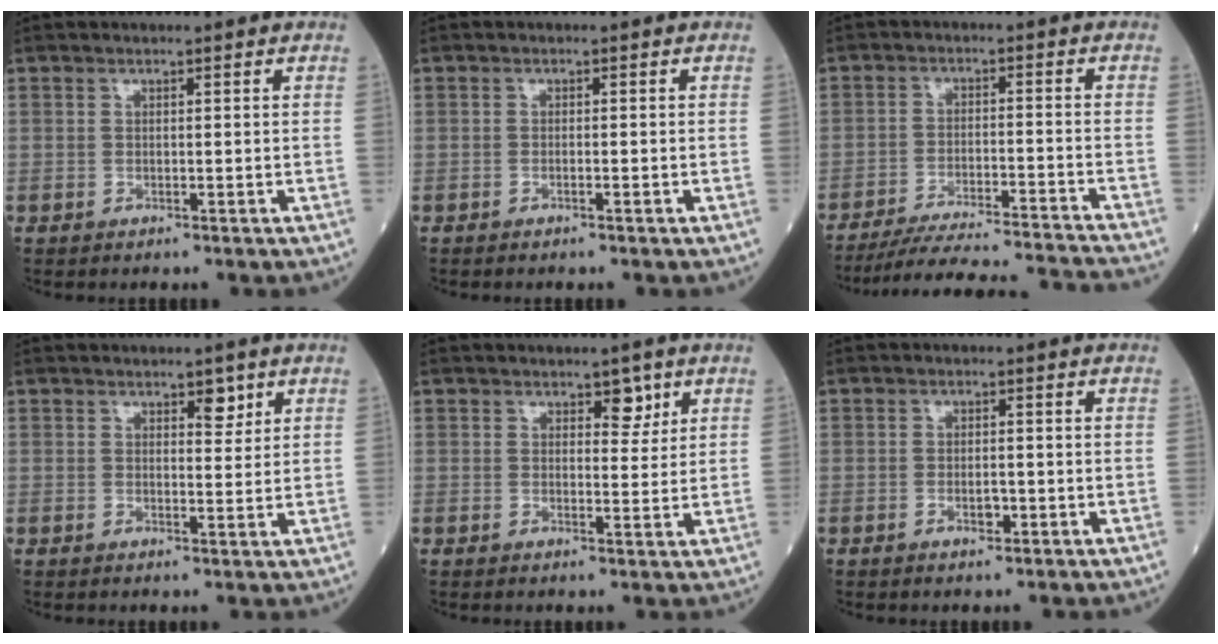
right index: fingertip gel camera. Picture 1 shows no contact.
{"total": 0.6, "force": [-0.2, 0.1, 0.5], "torque": [-0.012, 0.002, 0.001]}
{"total": 18.5, "force": [-17.5, -0.6, 6.0], "torque": [-0.090, -0.027, -0.249]}
{"total": 2.5, "force": [1.5, 1.1, 1.6], "torque": [-0.017, -0.003, 0.022]}
{"total": 2.6, "force": [1.6, 1.3, 1.6], "torque": [-0.015, -0.002, 0.023]}
{"total": 1.9, "force": [-0.8, 0.8, 1.6], "torque": [-0.029, 0.002, -0.009]}